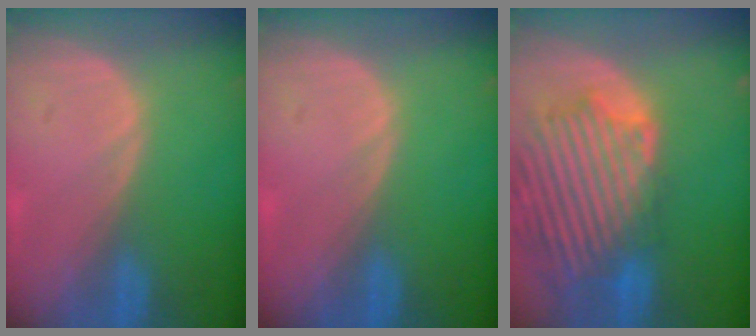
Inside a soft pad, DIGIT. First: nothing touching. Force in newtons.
{"total": 0.0}
{"total": 14.0, "press": 11.9, "slide": 7.4}